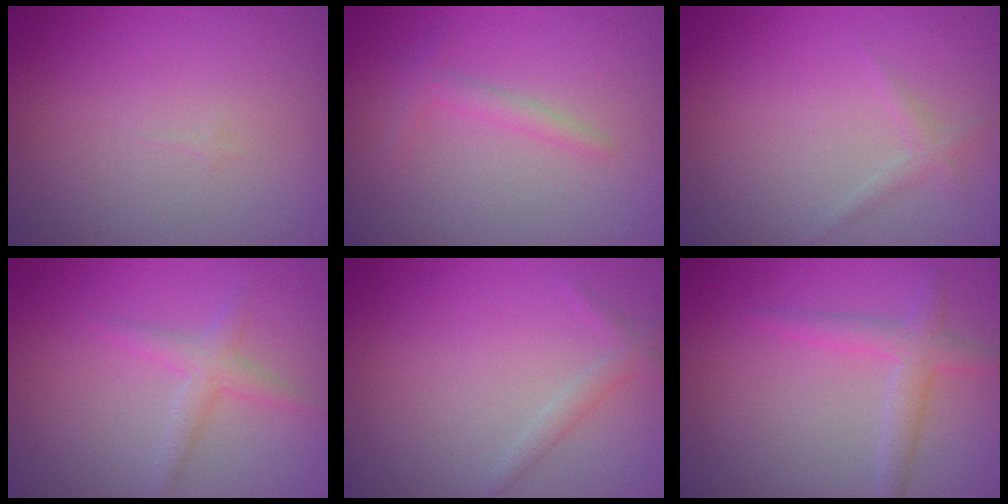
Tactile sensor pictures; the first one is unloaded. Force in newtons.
{"total": 1.4, "press": 1.4, "slide": 0.1}
{"total": 1.0, "press": 1.0, "slide": 0.0}
{"total": 2.0, "press": 2.0, "slide": 0.2}
{"total": 1.2, "press": 1.2, "slide": 0.1}
{"total": 1.8, "press": 1.8, "slide": 0.1}